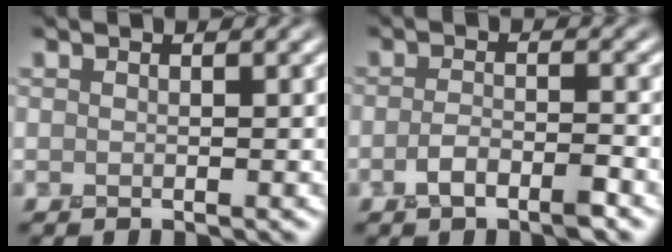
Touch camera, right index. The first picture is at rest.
{"total": 3.0, "force": [-1.7, 1.1, 2.2], "torque": [-0.047, 0.005, -0.033]}